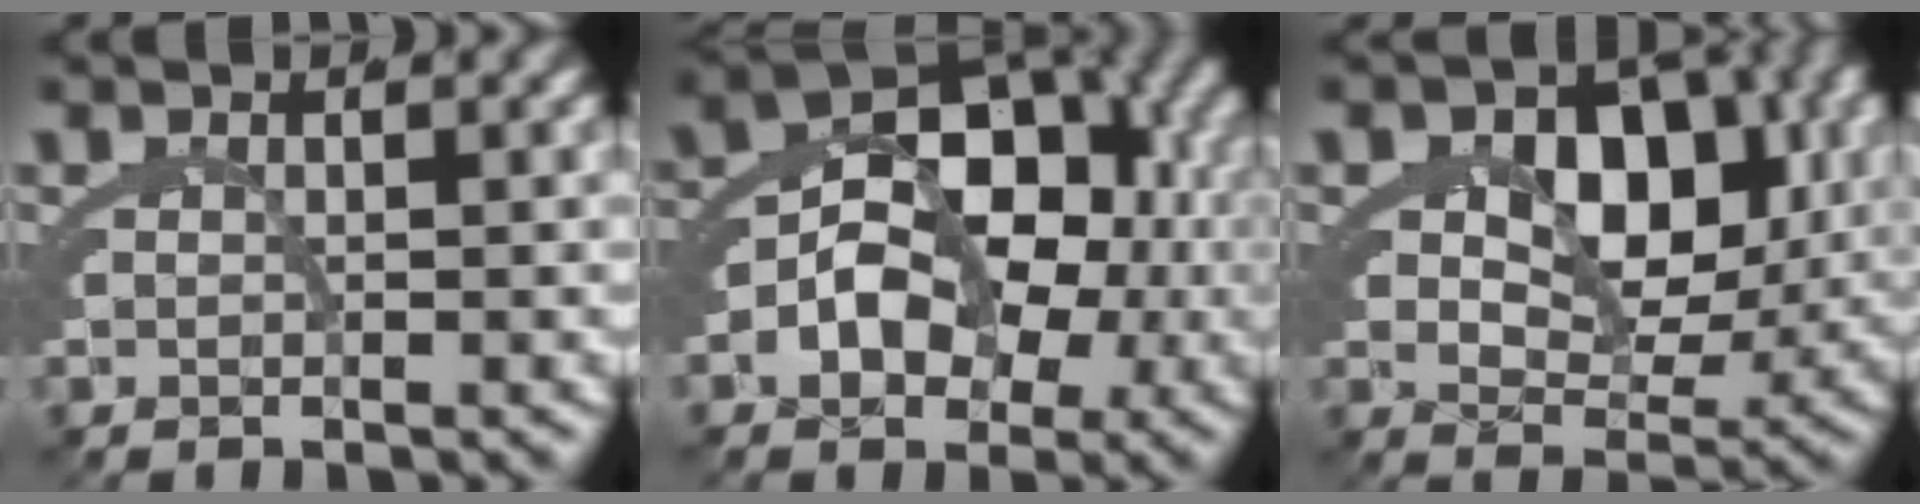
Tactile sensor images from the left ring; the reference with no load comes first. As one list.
[{"total": 12.3, "force": [0.0, 8.7, 8.6], "torque": [-0.141, -0.002, -0.007]}, {"total": 10.4, "force": [1.0, 7.9, 6.7], "torque": [-0.113, -0.023, 0.018]}]